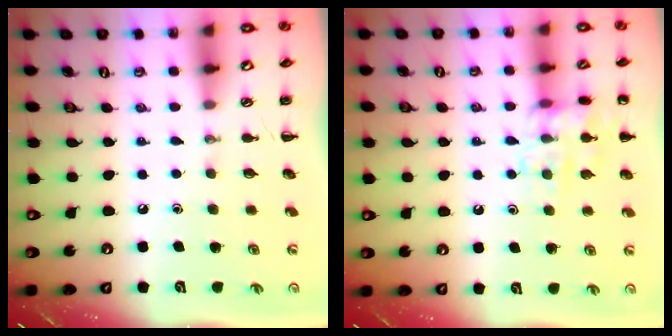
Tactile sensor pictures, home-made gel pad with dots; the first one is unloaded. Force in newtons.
{"total": 13.3, "press": 13.3, "slide": 0.8}